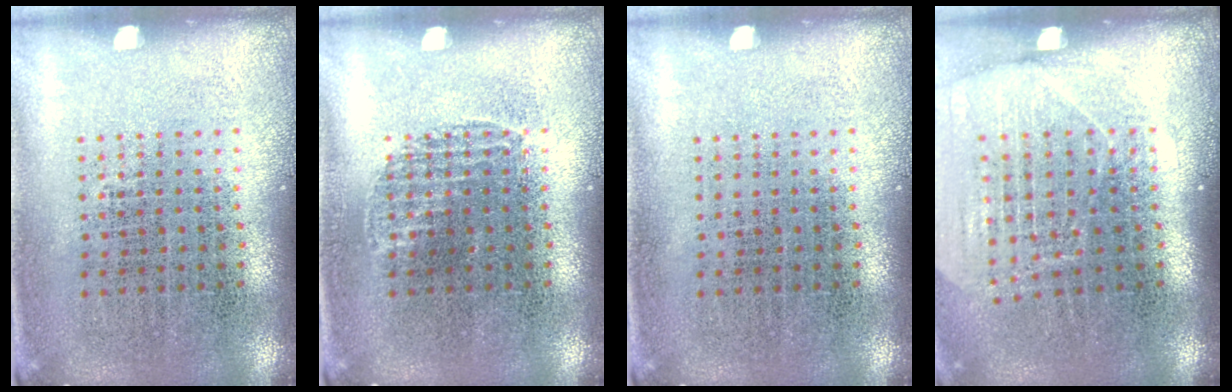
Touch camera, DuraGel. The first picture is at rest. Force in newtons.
{"total": 0.6, "press": 0.6, "slide": 0.1}
{"total": 0.0}
{"total": 1.7, "press": 1.5, "slide": 0.8}